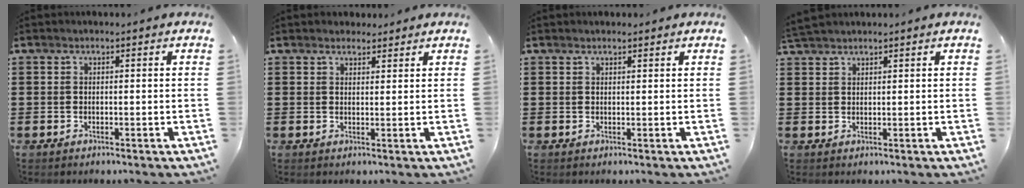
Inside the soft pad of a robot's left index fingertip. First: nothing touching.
{"total": 2.0, "force": [1.9, 0.8, 0.1], "torque": [-0.007, 0.005, 0.037]}
{"total": 0.9, "force": [0.9, 0.2, 0.4], "torque": [-0.008, 0.001, 0.016]}
{"total": 1.9, "force": [1.9, 0.3, 0.3], "torque": [-0.011, 0.004, 0.038]}